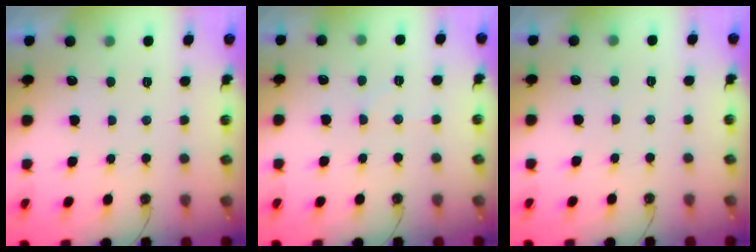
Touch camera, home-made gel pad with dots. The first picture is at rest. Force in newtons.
{"total": 5.6, "press": 5.6, "slide": 0.8}
{"total": 2.5, "press": 2.5, "slide": 0.4}